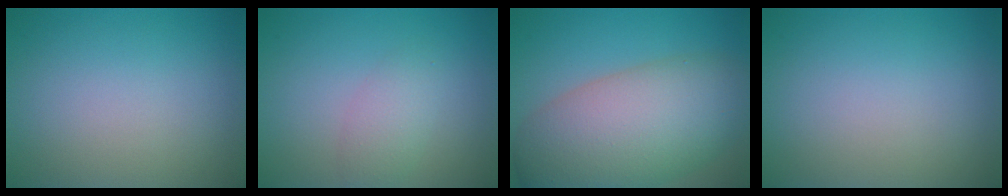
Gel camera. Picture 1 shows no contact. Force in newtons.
{"total": 2.1, "press": 2.1, "slide": 0.1}
{"total": 10.9, "press": 10.9, "slide": 0.5}
{"total": 0.0}